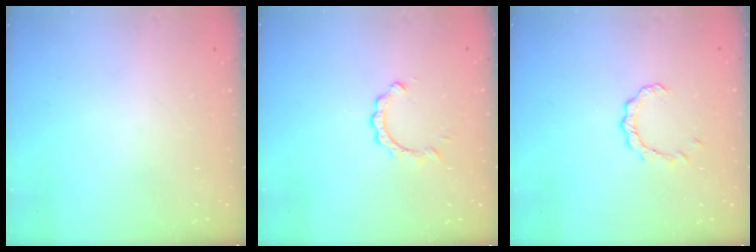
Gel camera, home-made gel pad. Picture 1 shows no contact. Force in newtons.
{"total": 2.3, "press": 2.3, "slide": 0.2}
{"total": 2.4, "press": 2.4, "slide": 0.3}